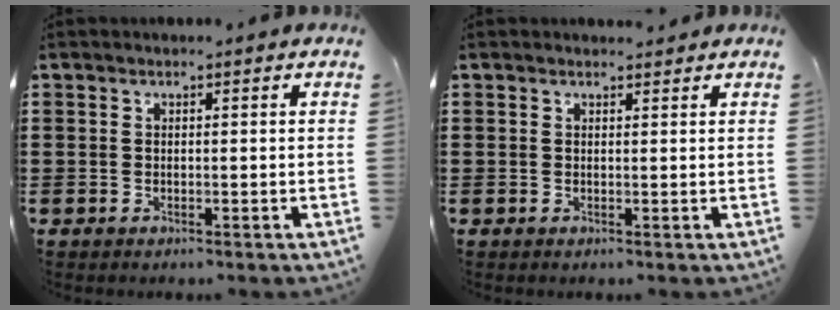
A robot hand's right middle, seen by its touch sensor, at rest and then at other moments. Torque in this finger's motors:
{"motor_torque": [0.37, -0.13, 0.00, 0.00]}